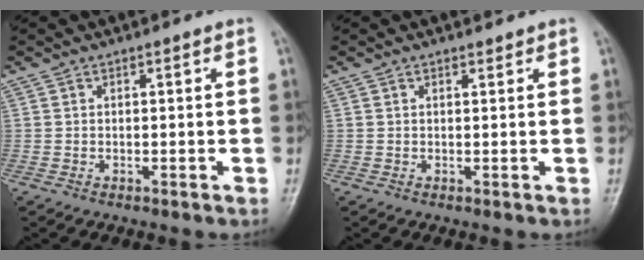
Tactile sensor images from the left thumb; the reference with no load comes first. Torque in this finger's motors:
{"motor_torque": [0.17, 0.43, -0.26, -0.23, 0.01]}